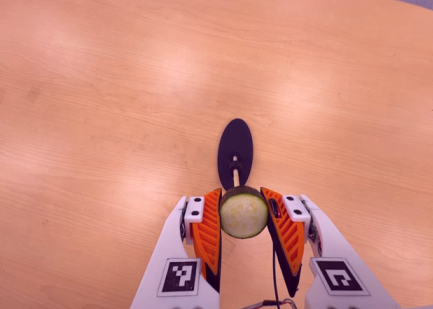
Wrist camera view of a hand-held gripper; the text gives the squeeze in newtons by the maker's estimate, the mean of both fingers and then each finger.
{"total": 11.4, "left": 10.0, "right": 12.9}